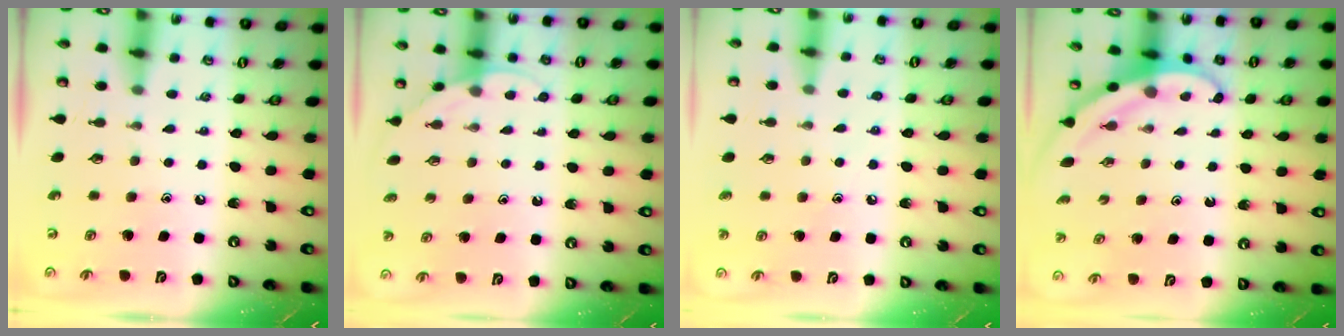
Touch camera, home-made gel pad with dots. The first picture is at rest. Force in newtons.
{"total": 4.8, "press": 4.7, "slide": 0.5}
{"total": 4.4, "press": 4.3, "slide": 0.5}
{"total": 3.3, "press": 3.3, "slide": 0.1}